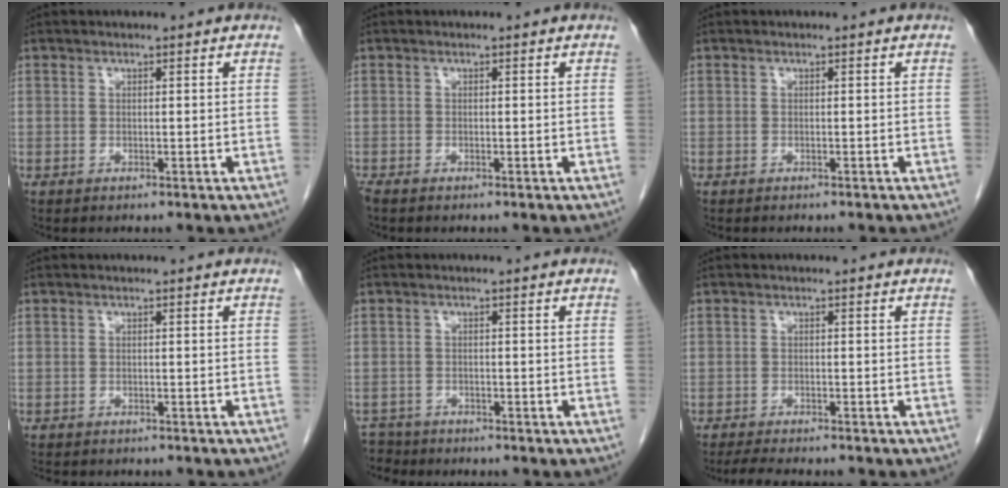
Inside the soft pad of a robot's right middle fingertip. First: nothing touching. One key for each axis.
{"total": 0.8, "fx": -0.7, "fy": 0.2, "fz": 0.4, "tx": -0.013, "ty": -0.004, "tz": -0.014}
{"total": 2.1, "fx": -1.9, "fy": 0.1, "fz": 0.8, "tx": -0.015, "ty": -0.002, "tz": -0.023}
{"total": 5.2, "fx": -4.5, "fy": 1.7, "fz": 2.1, "tx": -0.033, "ty": -0.007, "tz": -0.056}
{"total": 3.7, "fx": -3.4, "fy": 1.3, "fz": -0.7, "tx": 0.009, "ty": -0.007, "tz": -0.063}
{"total": 5.8, "fx": -5.1, "fy": 0.8, "fz": 2.6, "tx": -0.041, "ty": -0.014, "tz": -0.077}